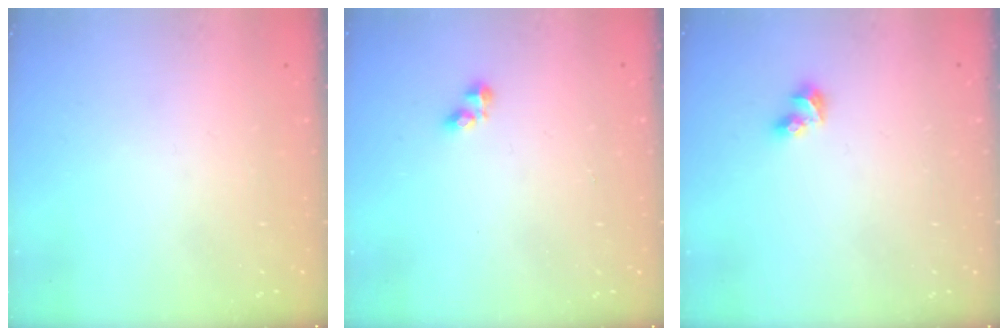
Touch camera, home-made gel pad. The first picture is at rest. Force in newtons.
{"total": 2.5, "press": 2.5, "slide": 0.4}
{"total": 3.9, "press": 3.8, "slide": 0.5}